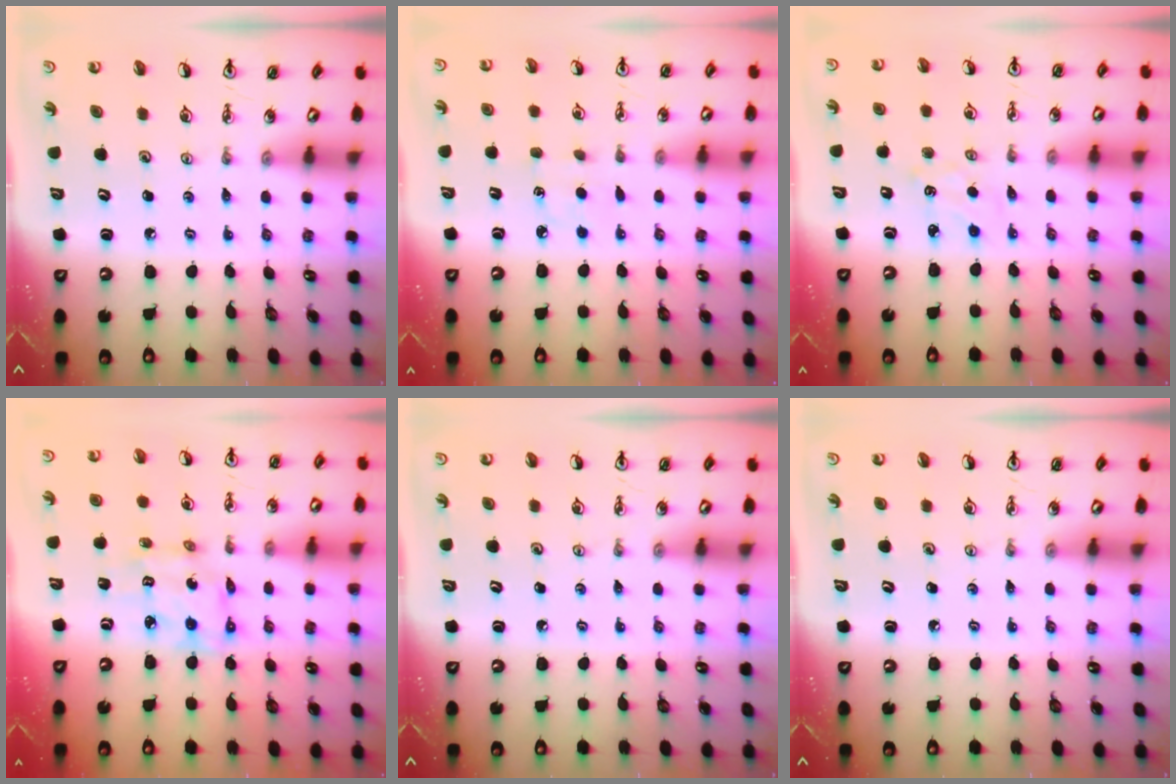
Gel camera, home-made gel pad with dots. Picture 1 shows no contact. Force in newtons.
{"total": 2.9, "press": 2.9, "slide": 0.3}
{"total": 2.5, "press": 2.5, "slide": 0.4}
{"total": 10.0, "press": 10.0, "slide": 0.7}
{"total": 0.0}
{"total": 0.0}